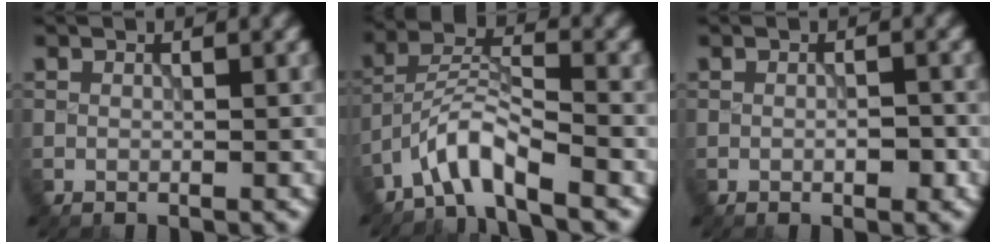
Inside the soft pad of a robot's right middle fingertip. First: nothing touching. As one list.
[{"total": 4.5, "force": [-3.6, 0.8, 2.6], "torque": [-0.048, 0.011, -0.077]}, {"total": 1.4, "force": [-0.5, 0.6, 1.2], "torque": [-0.018, 0.001, -0.008]}]